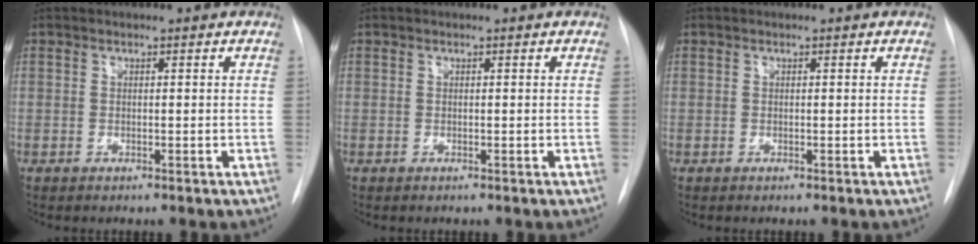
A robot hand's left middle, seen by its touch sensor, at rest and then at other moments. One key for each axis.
{"total": 0.0}
{"total": 0.0}